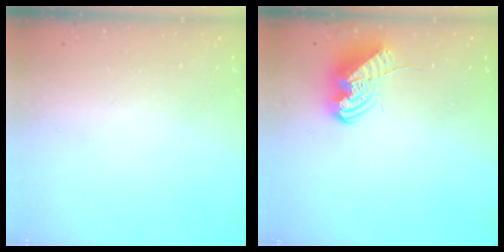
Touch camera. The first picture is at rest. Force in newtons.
{"total": 9.1, "press": 9.0, "slide": 1.2}